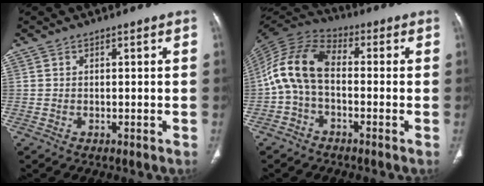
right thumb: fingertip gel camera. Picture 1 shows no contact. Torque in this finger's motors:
{"motor_torque": [1.23, 2.33, 0.98, -1.00, 0.44]}